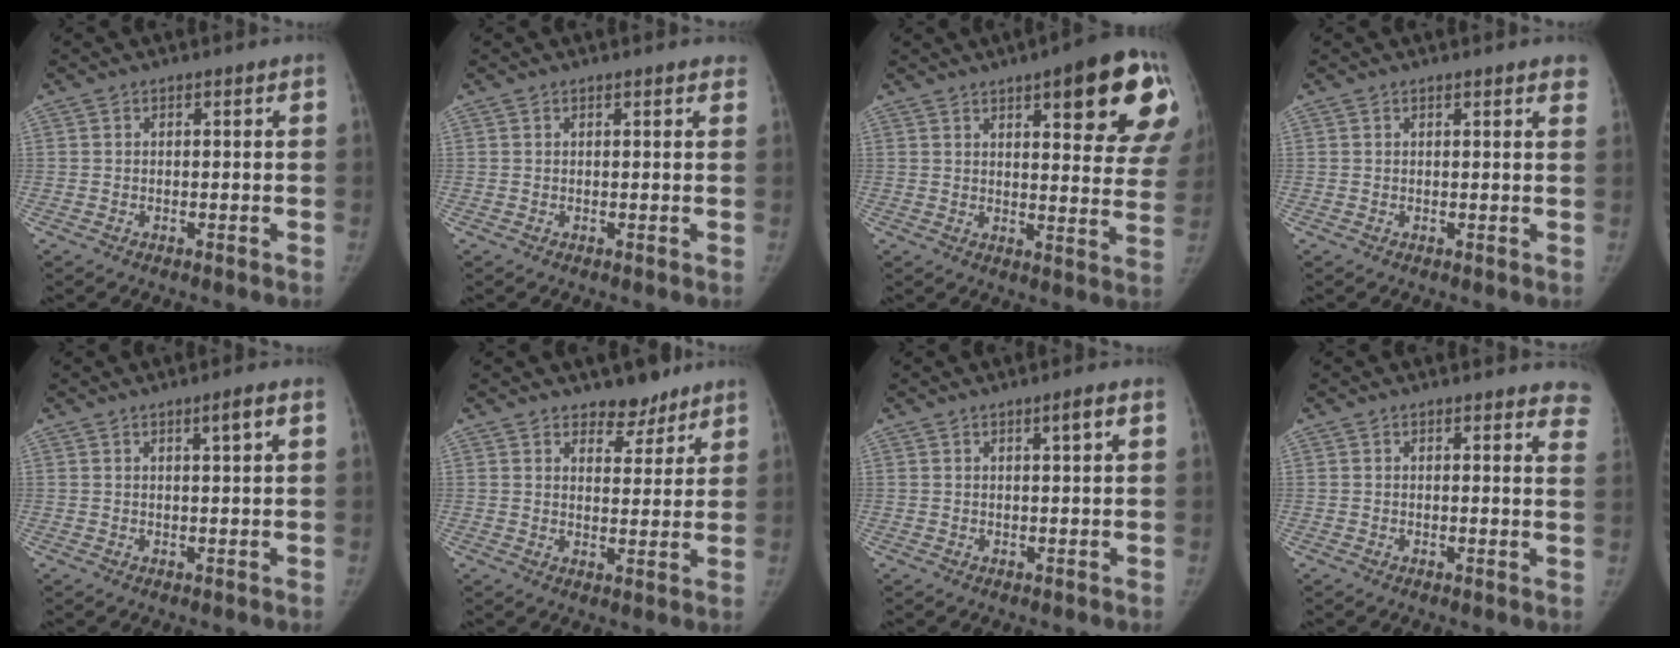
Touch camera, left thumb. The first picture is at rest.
{"total": 1.9, "force": [1.6, 0.6, 0.8], "torque": [0.004, 0.004, 0.012]}
{"total": 21.0, "force": [10.5, 5.9, 17.2], "torque": [-0.182, -0.032, 0.126]}
{"total": 4.1, "force": [3.4, 0.8, 2.1], "torque": [-0.008, -0.004, 0.027]}
{"total": 2.2, "force": [1.0, 0.0, 2.0], "torque": [-0.028, -0.004, 0.017]}
{"total": 5.7, "force": [4.5, 3.0, 1.6], "torque": [0.013, -0.030, 0.069]}
{"total": 1.7, "force": [0.8, 0.0, 1.6], "torque": [-0.022, -0.003, 0.013]}
{"total": 7.4, "force": [6.8, 2.0, 2.4], "torque": [0.011, -0.026, 0.046]}